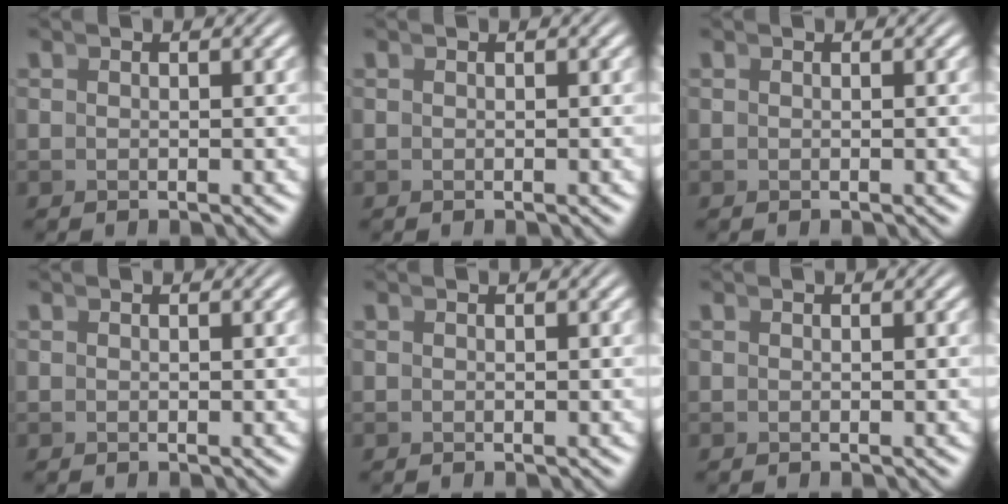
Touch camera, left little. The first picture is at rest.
{"total": 0.0}
{"total": 0.0}
{"total": 0.0}
{"total": 0.0}
{"total": 0.0}